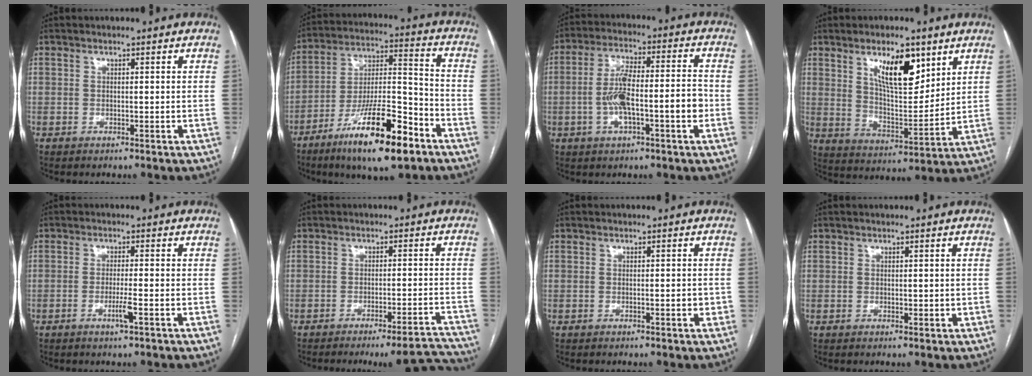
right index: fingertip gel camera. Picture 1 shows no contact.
{"total": 18.0, "force": [-10.6, 3.3, 14.2], "torque": [-0.254, -0.018, -0.181]}
{"total": 10.9, "force": [-2.5, 2.3, 10.4], "torque": [-0.190, 0.025, -0.040]}
{"total": 11.6, "force": [6.3, 3.9, 9.0], "torque": [-0.155, -0.002, 0.118]}
{"total": 2.9, "force": [-1.2, -0.2, 2.6], "torque": [-0.051, -0.005, -0.024]}
{"total": 10.6, "force": [-10.2, 0.3, 2.9], "torque": [-0.009, 0.011, -0.125]}
{"total": 1.4, "force": [-0.2, 0.5, 1.3], "torque": [-0.019, 0.000, -0.002]}
{"total": 1.0, "force": [0.2, 0.7, 0.7], "torque": [-0.008, -0.002, 0.005]}